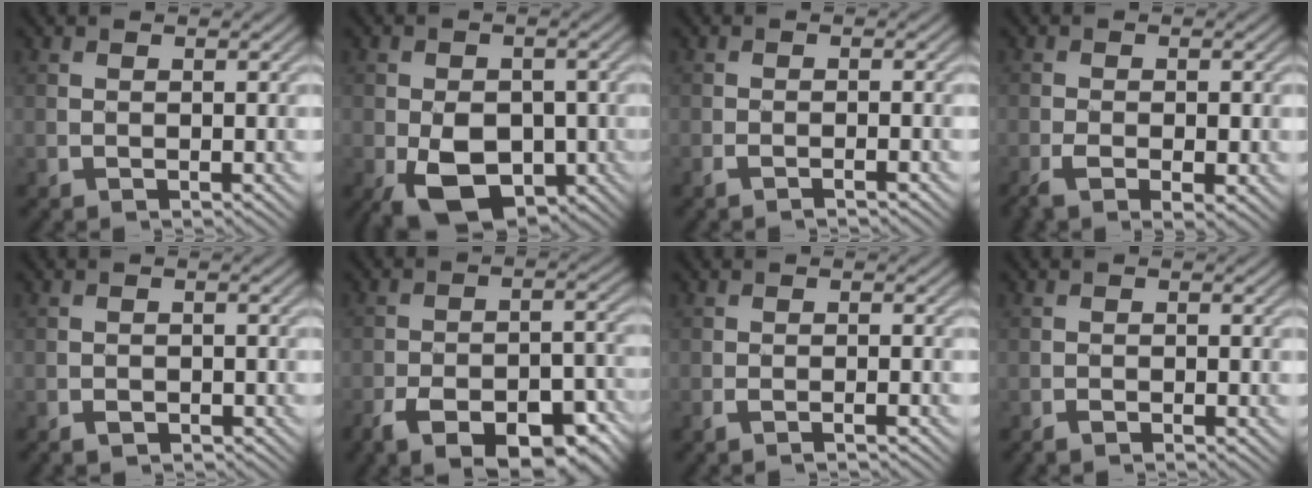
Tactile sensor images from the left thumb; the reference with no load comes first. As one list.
[{"total": 8.9, "force": [-3.3, 5.7, 6.1], "torque": [-0.108, -0.024, -0.055]}, {"total": 1.5, "force": [-1.1, 0.1, 1.1], "torque": [-0.019, 0.003, -0.025]}, {"total": 4.5, "force": [-2.0, 1.6, 3.7], "torque": [-0.072, -0.007, -0.032]}, {"total": 1.5, "force": [-1.1, 0.8, 0.7], "torque": [-0.010, -0.002, -0.021]}, {"total": 12.8, "force": [-8.3, 5.4, 8.2], "torque": [-0.133, -0.010, -0.126]}, {"total": 1.8, "force": [-1.3, 0.2, 1.3], "torque": [-0.022, 0.004, -0.028]}, {"total": 1.3, "force": [-1.0, 0.2, 0.8], "torque": [-0.013, 0.000, -0.020]}]